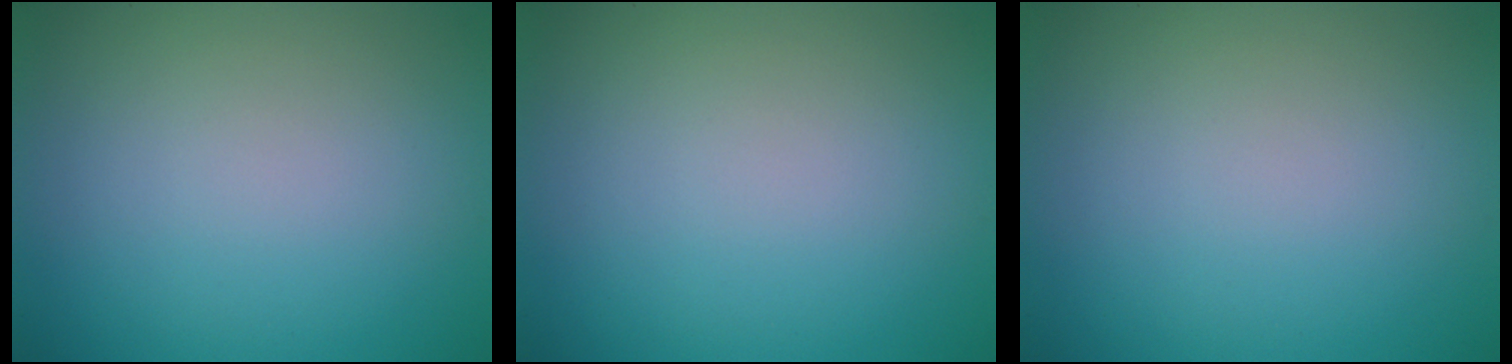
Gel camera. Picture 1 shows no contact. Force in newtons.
{"total": 0.0}
{"total": 0.0}